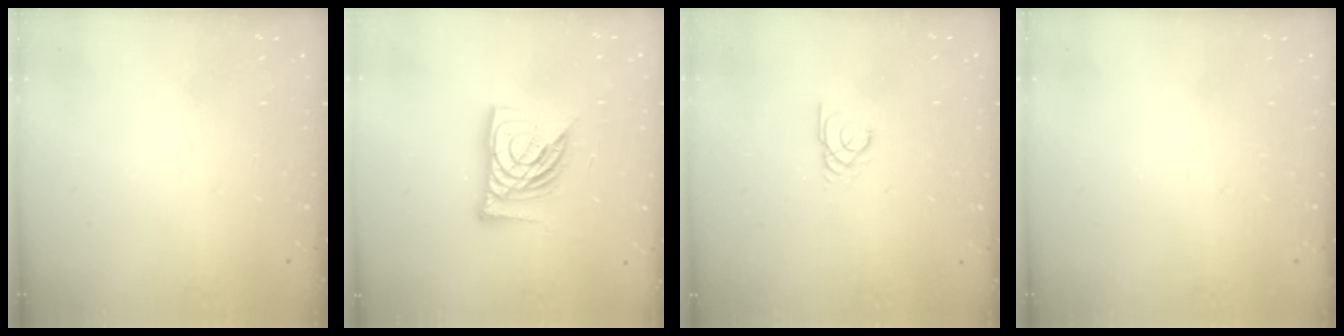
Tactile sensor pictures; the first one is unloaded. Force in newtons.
{"total": 14.8, "press": 14.6, "slide": 1.9}
{"total": 1.8, "press": 1.8, "slide": 0.2}
{"total": 0.0}